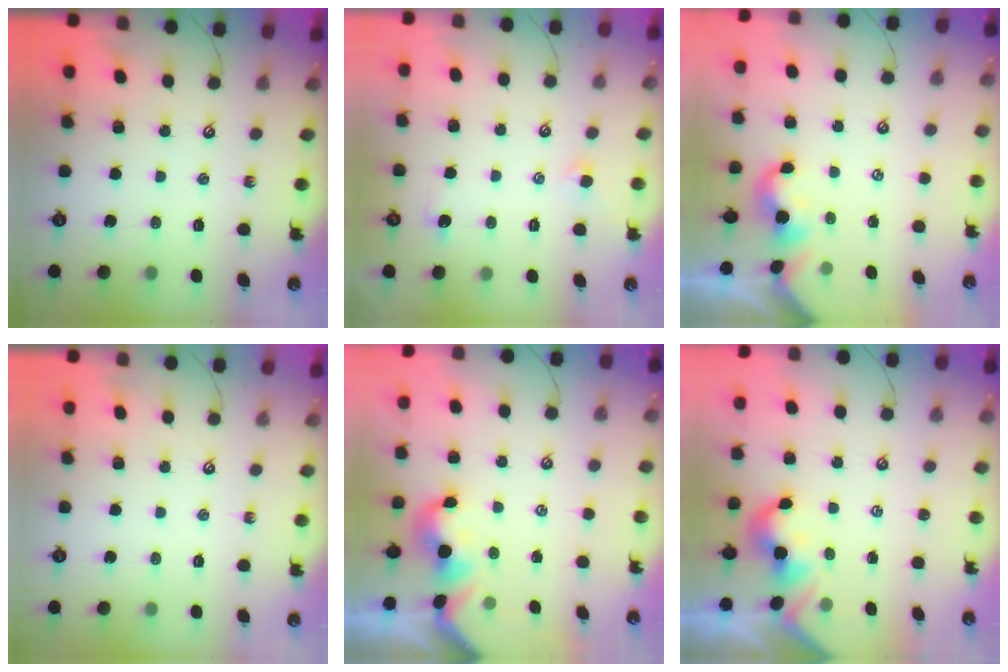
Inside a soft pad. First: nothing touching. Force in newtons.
{"total": 0.6, "press": 0.1, "slide": 0.6}
{"total": 3.2, "press": 3.2, "slide": 0.1}
{"total": 0.0}
{"total": 0.0}
{"total": 2.1, "press": 2.1, "slide": 0.4}